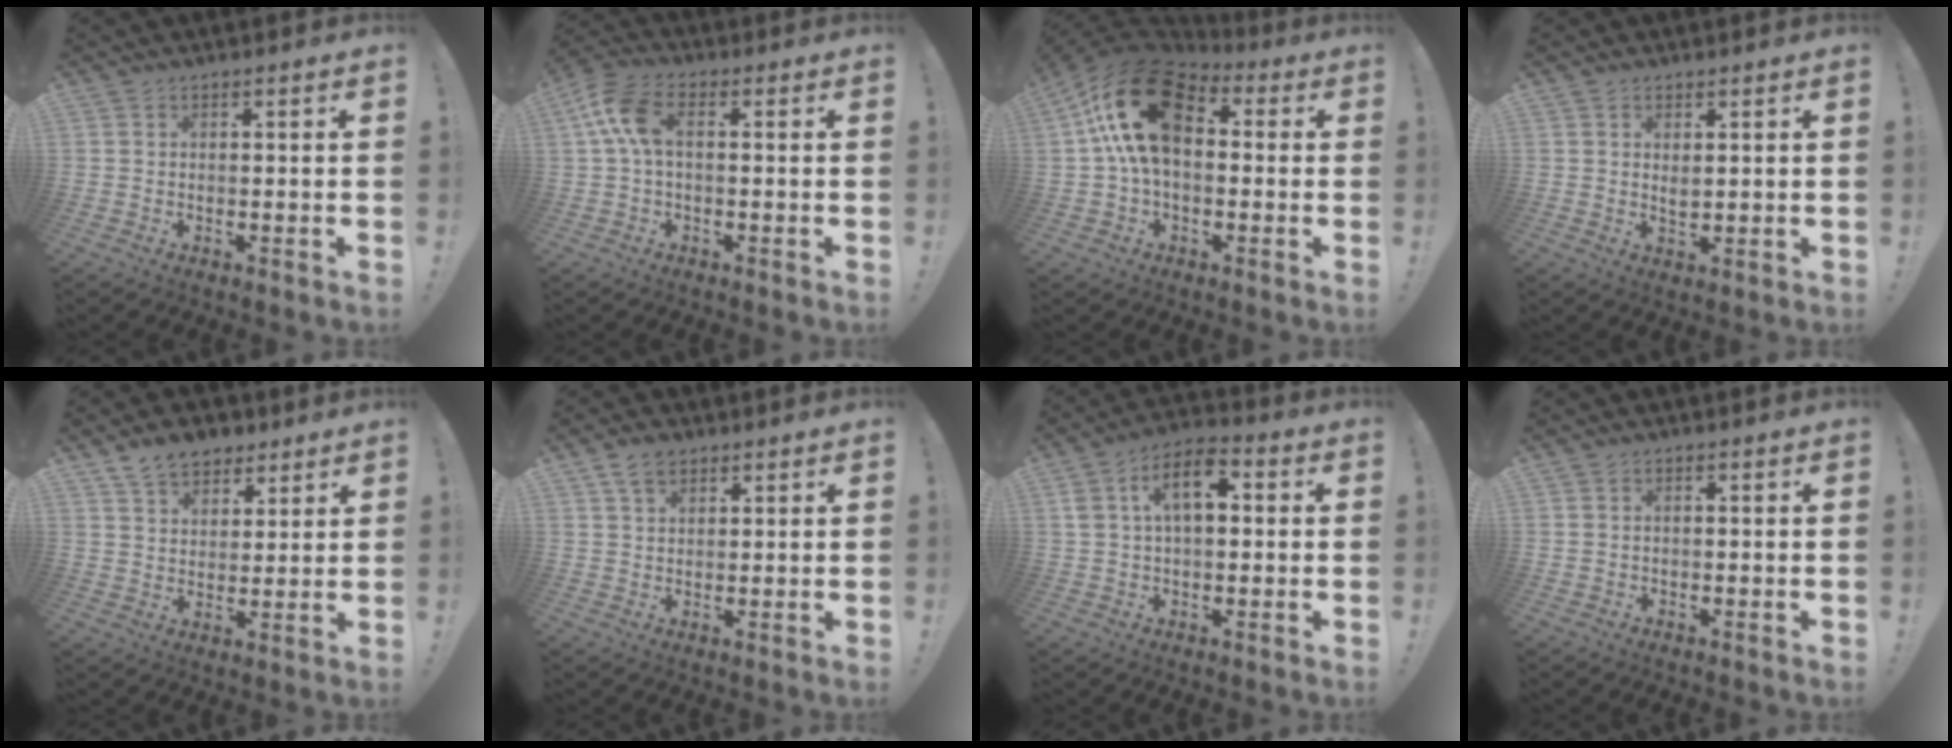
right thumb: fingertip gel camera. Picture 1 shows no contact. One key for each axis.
{"total": 9.4, "fx": 1.7, "fy": 4.9, "fz": 7.8, "tx": -0.162, "ty": 0.007, "tz": 0.036}
{"total": 20.4, "fx": 4.3, "fy": 12.3, "fz": 15.7, "tx": -0.291, "ty": 0.007, "tz": 0.080}
{"total": 2.1, "fx": 1.1, "fy": 1.1, "fz": 1.5, "tx": -0.016, "ty": -0.008, "tz": 0.017}
{"total": 9.3, "fx": 6.5, "fy": 5.8, "fz": 3.0, "tx": -0.047, "ty": -0.033, "tz": 0.127}
{"total": 5.0, "fx": 3.1, "fy": 3.0, "fz": 2.5, "tx": -0.043, "ty": -0.007, "tz": 0.058}
{"total": 11.1, "fx": 2.5, "fy": 6.3, "fz": 8.8, "tx": -0.149, "ty": 0.010, "tz": 0.045}
{"total": 0.9, "fx": -0.6, "fy": 0.6, "fz": 0.3, "tx": -0.007, "ty": 0.003, "tz": -0.009}